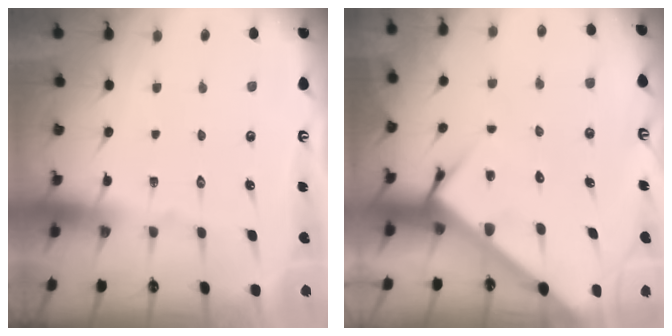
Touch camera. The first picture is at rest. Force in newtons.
{"total": 5.1, "press": 5.0, "slide": 0.4}